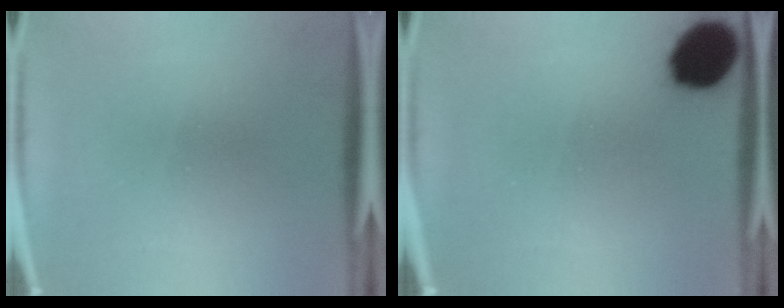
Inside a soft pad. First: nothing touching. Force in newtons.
{"total": 12.7}